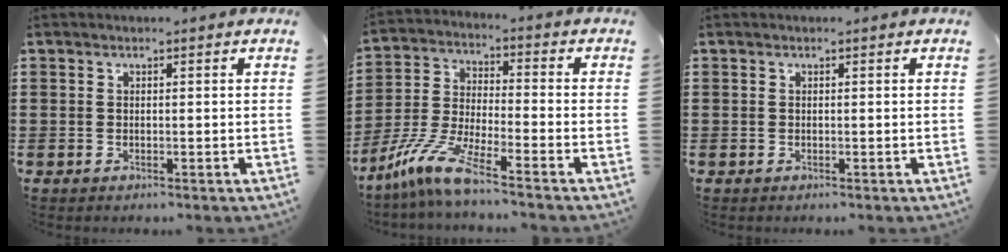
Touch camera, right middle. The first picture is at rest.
{"total": 8.6, "force": [-6.6, 0.5, 5.5], "torque": [-0.136, -0.016, -0.135]}
{"total": 0.0}